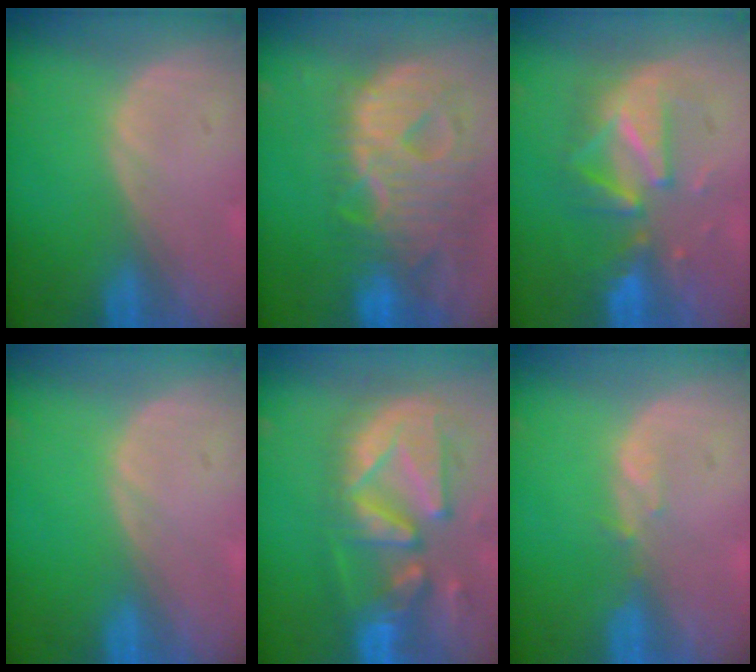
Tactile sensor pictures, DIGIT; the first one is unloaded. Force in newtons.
{"total": 13.0, "press": 10.9, "slide": 7.0}
{"total": 7.9, "press": 7.9, "slide": 0.6}
{"total": 0.0}
{"total": 13.0, "press": 11.3, "slide": 6.5}
{"total": 1.1, "press": 1.1, "slide": 0.2}